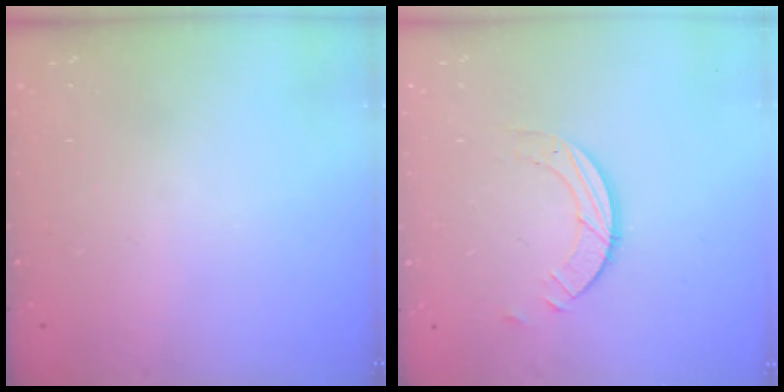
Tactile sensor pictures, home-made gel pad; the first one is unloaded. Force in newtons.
{"total": 3.2, "press": 3.2, "slide": 0.3}